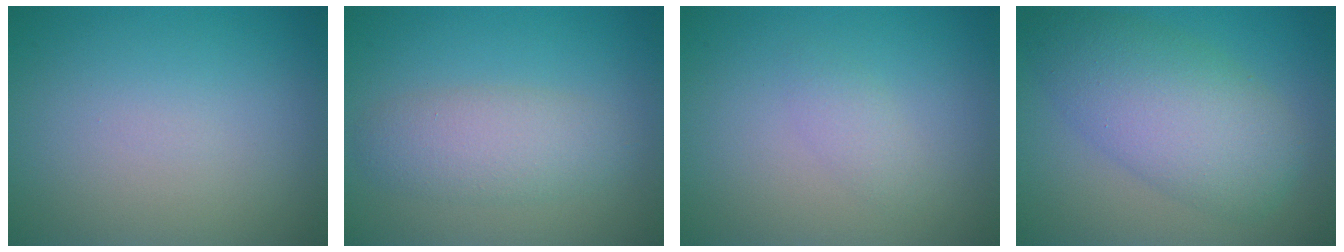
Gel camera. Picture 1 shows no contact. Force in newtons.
{"total": 3.5, "press": 3.5, "slide": 0.1}
{"total": 1.2, "press": 1.2, "slide": 0.1}
{"total": 7.2, "press": 7.2, "slide": 0.2}